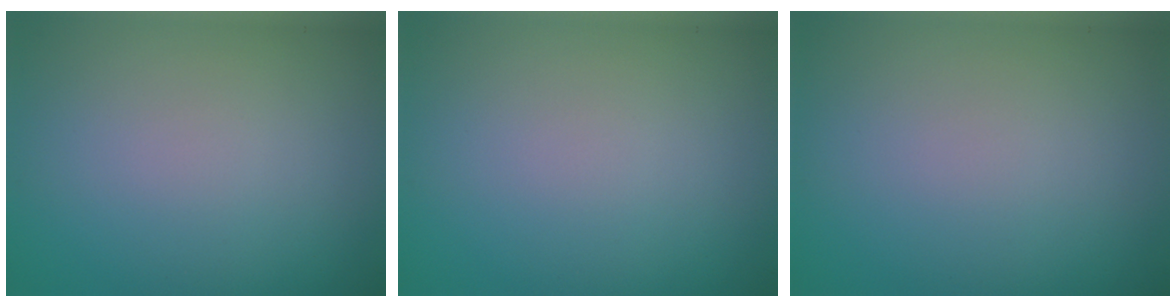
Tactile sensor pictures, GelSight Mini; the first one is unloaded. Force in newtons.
{"total": 0.0}
{"total": 0.0}